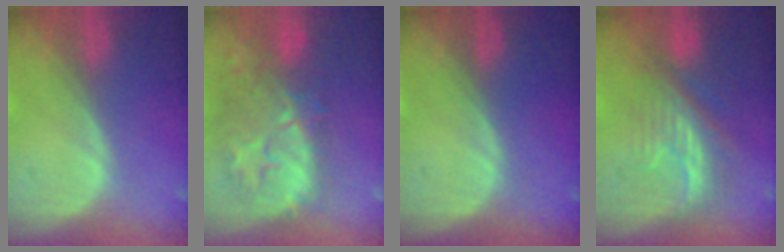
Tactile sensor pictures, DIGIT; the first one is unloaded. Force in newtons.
{"total": 10.1, "press": 9.6, "slide": 3.0}
{"total": 0.0}
{"total": 8.3, "press": 7.5, "slide": 3.5}